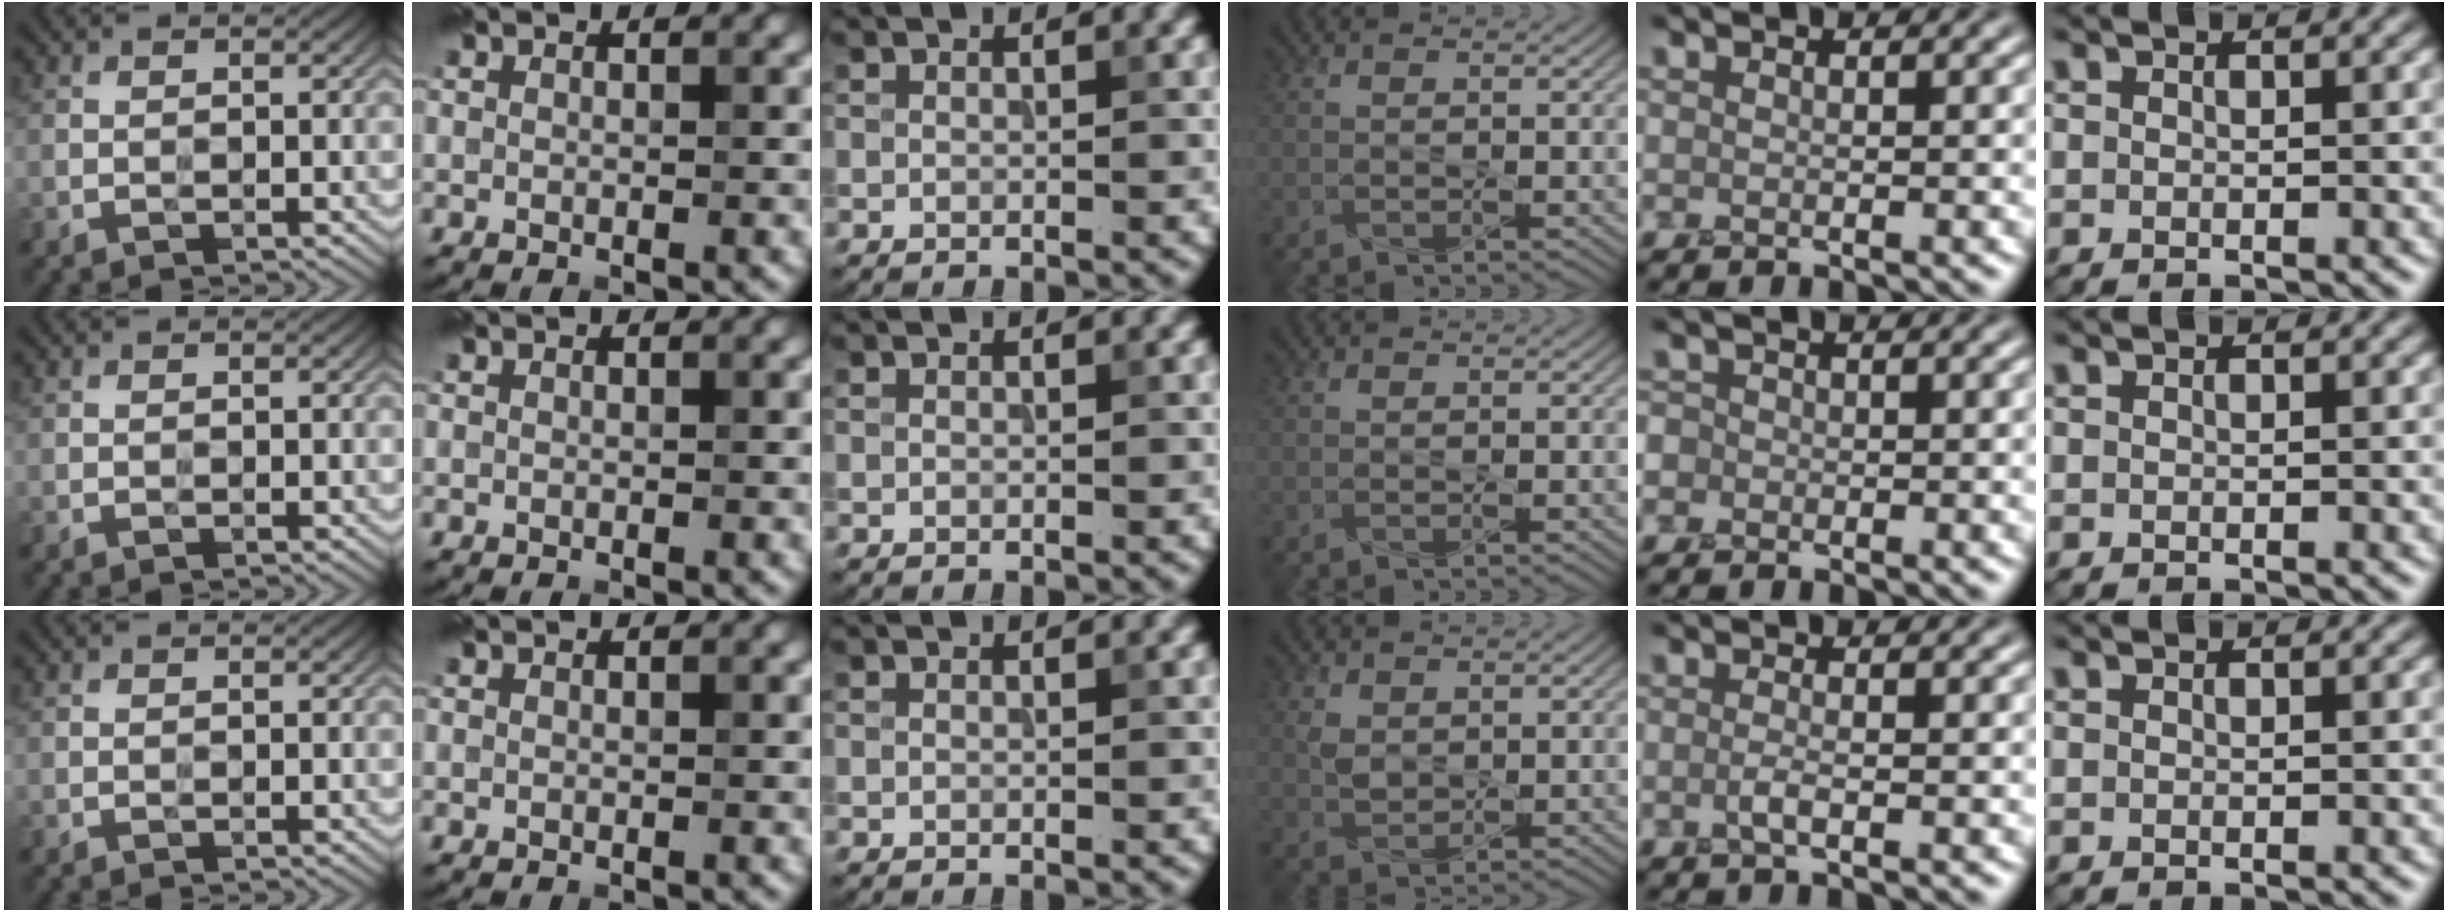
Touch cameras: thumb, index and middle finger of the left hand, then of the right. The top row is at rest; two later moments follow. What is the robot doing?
{"motion": "squeeze", "object": "tweezer"}